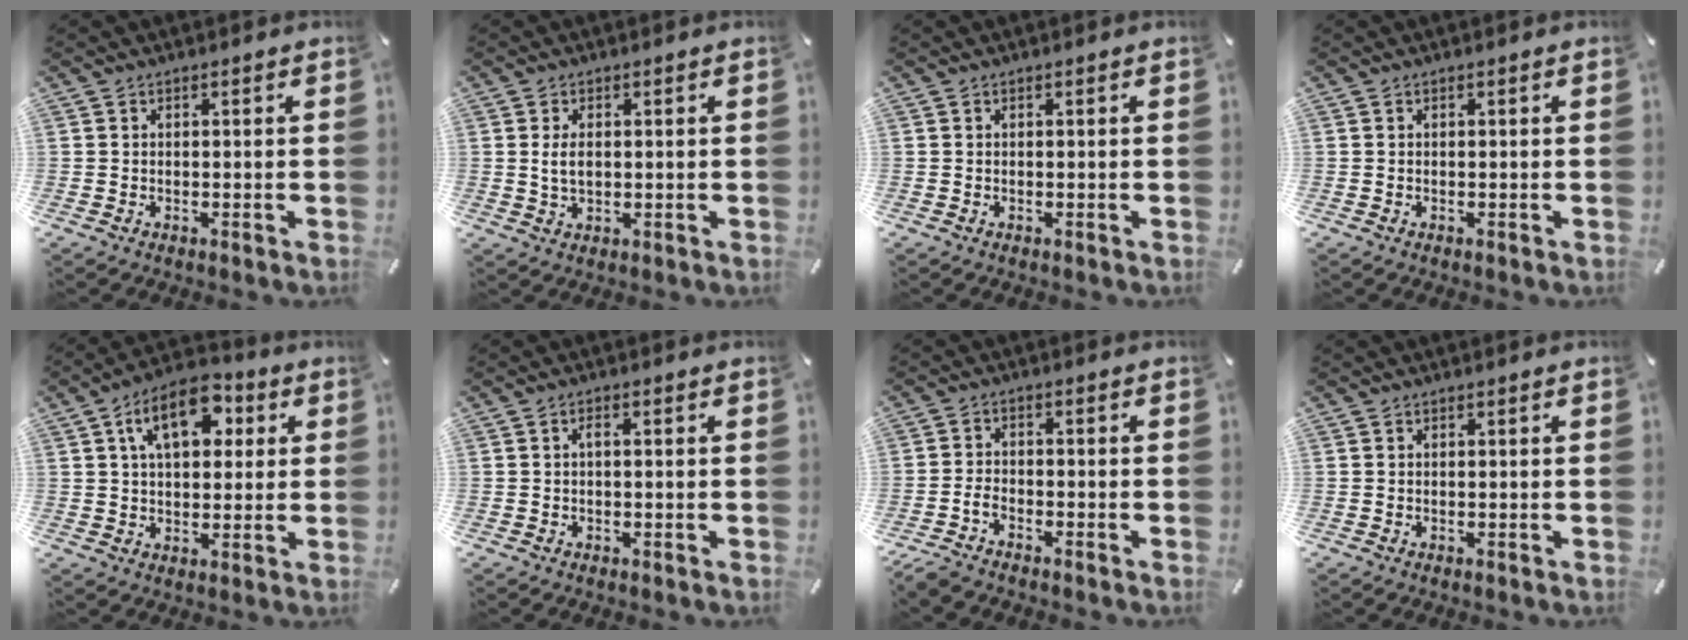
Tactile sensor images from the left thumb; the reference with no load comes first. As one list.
[{"total": 3.3, "force": [0.4, 1.9, 2.6], "torque": [-0.069, -0.001, 0.001]}, {"total": 0.0}, {"total": 0.0}, {"total": 12.5, "force": [4.4, 7.5, 9.0], "torque": [-0.135, 0.003, 0.074]}, {"total": 1.4, "force": [-0.1, 0.4, 1.3], "torque": [-0.027, 0.003, -0.003]}, {"total": 3.2, "force": [-2.6, 1.1, 1.5], "torque": [-0.039, 0.008, -0.052]}, {"total": 0.0}]